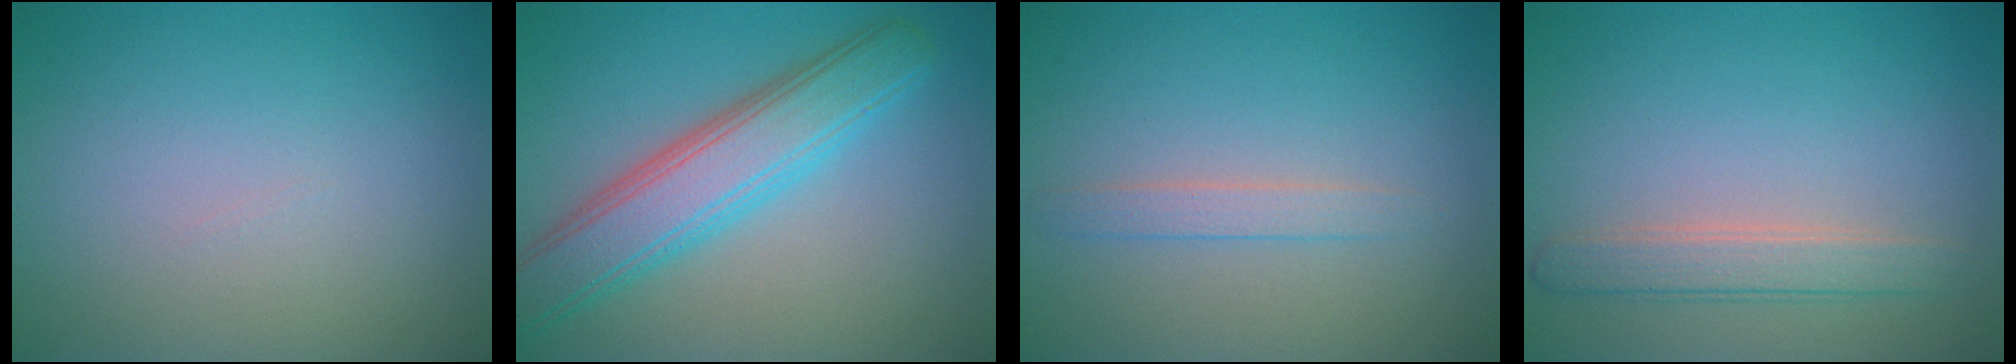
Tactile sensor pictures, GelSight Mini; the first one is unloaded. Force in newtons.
{"total": 6.4, "press": 6.4, "slide": 0.4}
{"total": 1.5, "press": 1.5, "slide": 0.1}
{"total": 2.6, "press": 2.6, "slide": 0.1}